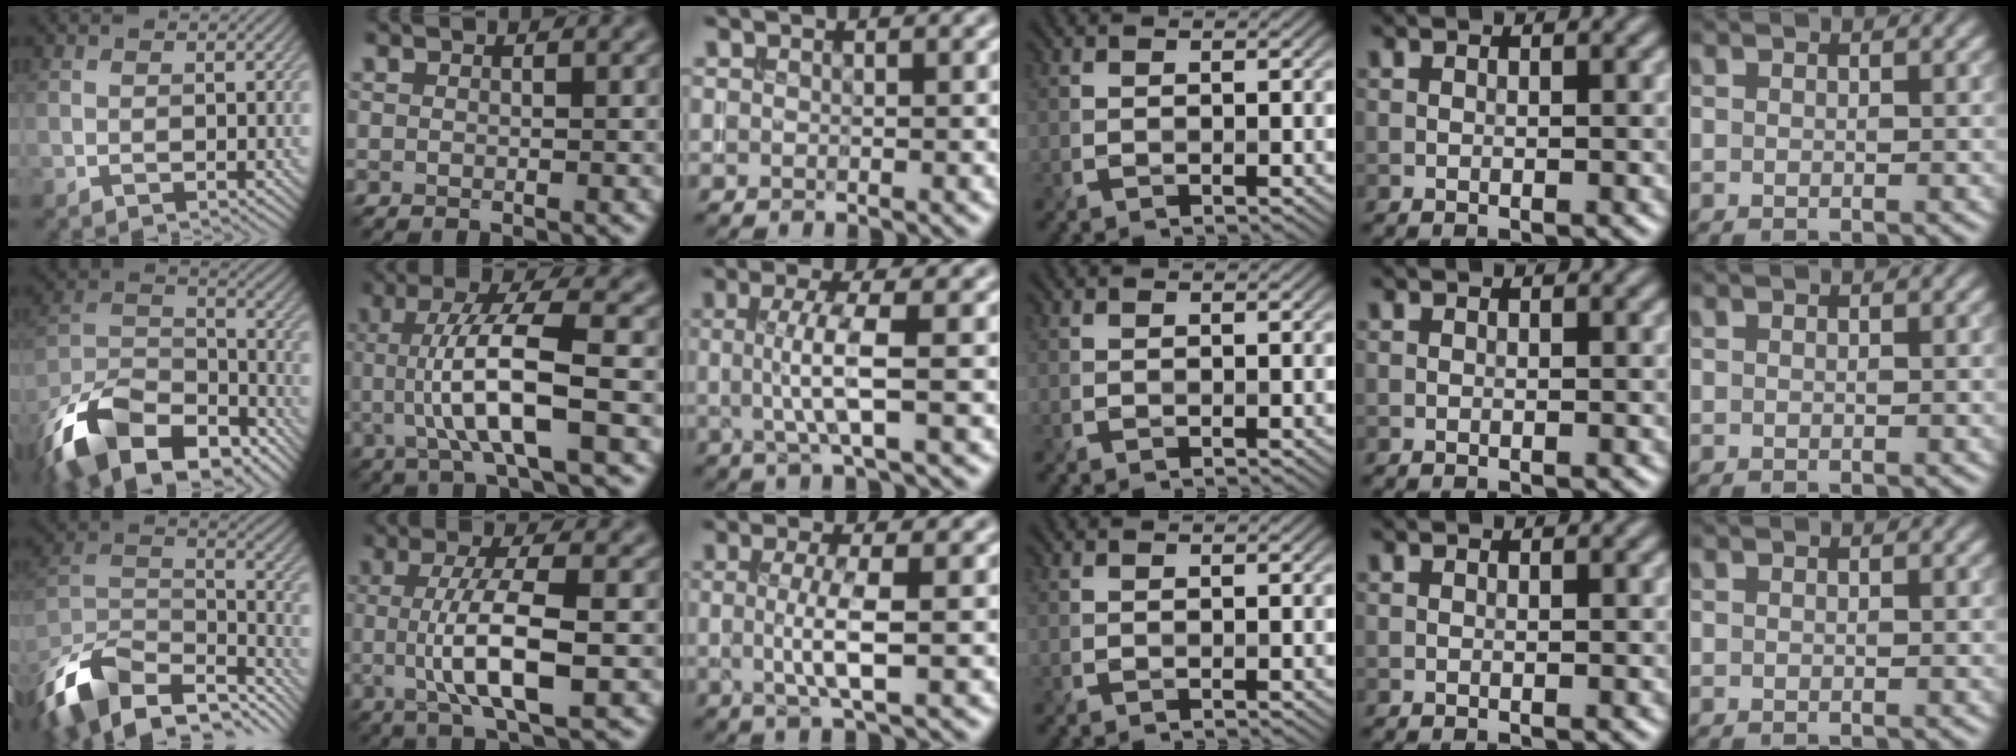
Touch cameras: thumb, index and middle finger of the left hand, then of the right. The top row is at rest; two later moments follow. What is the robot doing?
{"motion": "insert", "object": "drawer"}